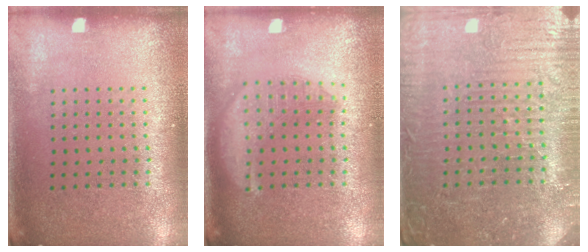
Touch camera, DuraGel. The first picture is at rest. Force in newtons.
{"total": 3.0, "press": 3.0, "slide": 0.4}
{"total": 4.7, "press": 4.4, "slide": 1.5}